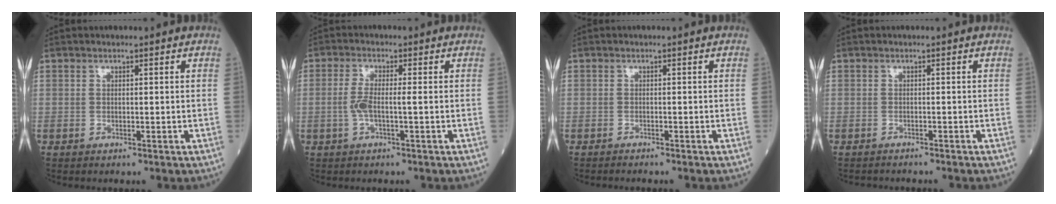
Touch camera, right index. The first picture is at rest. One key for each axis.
{"total": 3.3, "fx": -0.5, "fy": 0.2, "fz": 3.2, "tx": -0.075, "ty": 0.001, "tz": -0.013}
{"total": 1.6, "fx": -1.4, "fy": -0.1, "fz": 0.6, "tx": -0.008, "ty": 0.000, "tz": -0.017}
{"total": 2.9, "fx": -2.8, "fy": 0.4, "fz": 0.5, "tx": -0.006, "ty": -0.004, "tz": -0.037}